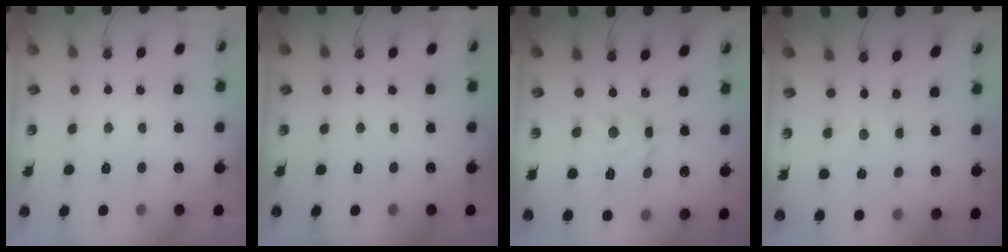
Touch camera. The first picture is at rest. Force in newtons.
{"total": 0.0}
{"total": 11.9, "press": 11.9, "slide": 1.0}
{"total": 0.0}